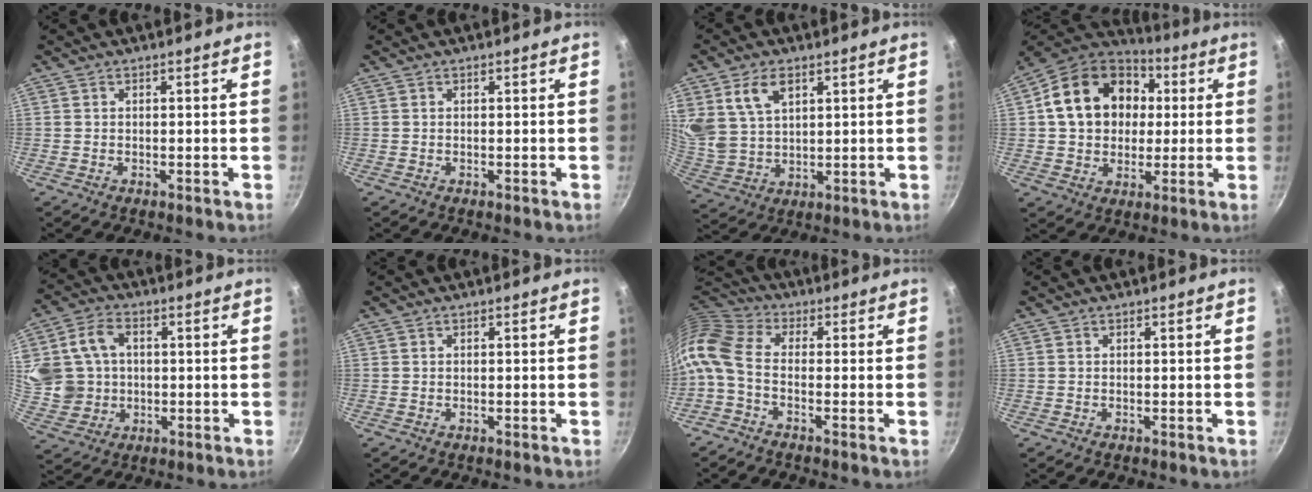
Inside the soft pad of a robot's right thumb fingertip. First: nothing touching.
{"total": 0.0}
{"total": 9.5, "force": [4.5, 5.9, 5.8], "torque": [-0.093, -0.020, 0.100]}
{"total": 19.7, "force": [3.6, 15.4, 11.7], "torque": [-0.178, 0.028, 0.052]}
{"total": 13.1, "force": [1.8, 10.8, 7.2], "torque": [-0.125, 0.008, 0.044]}
{"total": 0.0}
{"total": 9.7, "force": [-1.9, 5.5, 7.7], "torque": [-0.170, 0.029, -0.058]}
{"total": 0.0}